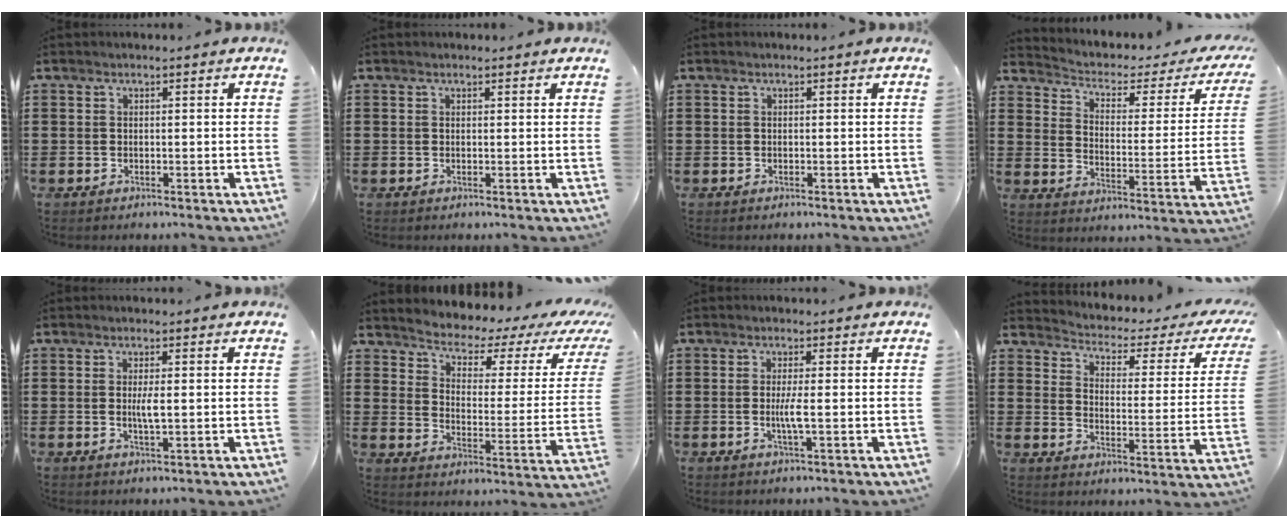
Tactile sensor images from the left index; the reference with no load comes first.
{"total": 0.8, "force": [0.5, 0.5, 0.1], "torque": [-0.003, 0.004, 0.010]}
{"total": 0.0}
{"total": 2.3, "force": [1.3, 1.1, 1.6], "torque": [-0.046, -0.019, 0.010]}
{"total": 2.6, "force": [0.2, 0.4, 2.6], "torque": [-0.050, -0.002, 0.003]}
{"total": 2.9, "force": [2.5, 1.2, 0.9], "torque": [-0.039, -0.029, 0.034]}
{"total": 3.1, "force": [-0.2, 0.0, 3.1], "torque": [-0.063, -0.008, -0.008]}
{"total": 1.9, "force": [1.5, 0.7, 1.0], "torque": [-0.035, -0.023, 0.014]}